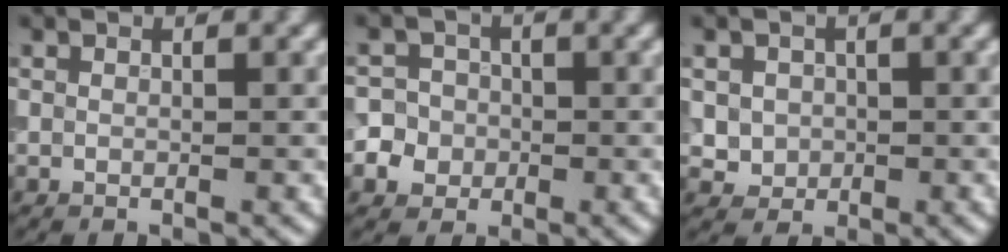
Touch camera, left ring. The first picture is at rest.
{"total": 5.6, "force": [-1.7, 5.2, 1.3], "torque": [-0.010, 0.011, -0.054]}
{"total": 2.3, "force": [0.1, 2.1, 0.8], "torque": [-0.003, -0.004, 0.003]}